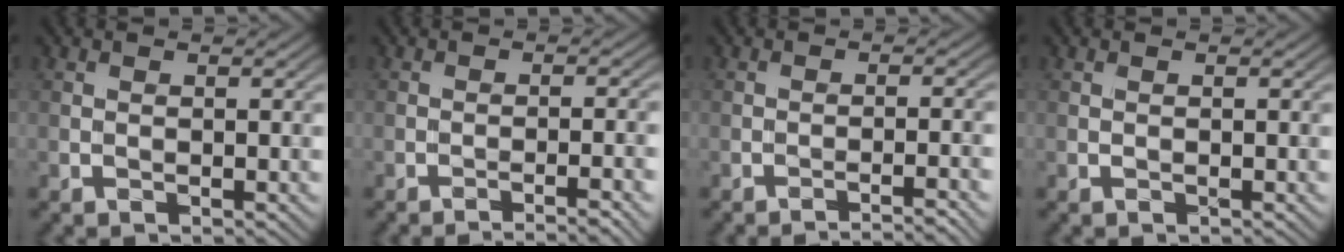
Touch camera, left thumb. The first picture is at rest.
{"total": 4.2, "force": [-2.8, 0.0, 3.1], "torque": [-0.045, 0.006, -0.040]}
{"total": 3.4, "force": [-2.8, -0.4, 1.9], "torque": [-0.023, 0.013, -0.046]}
{"total": 0.0}